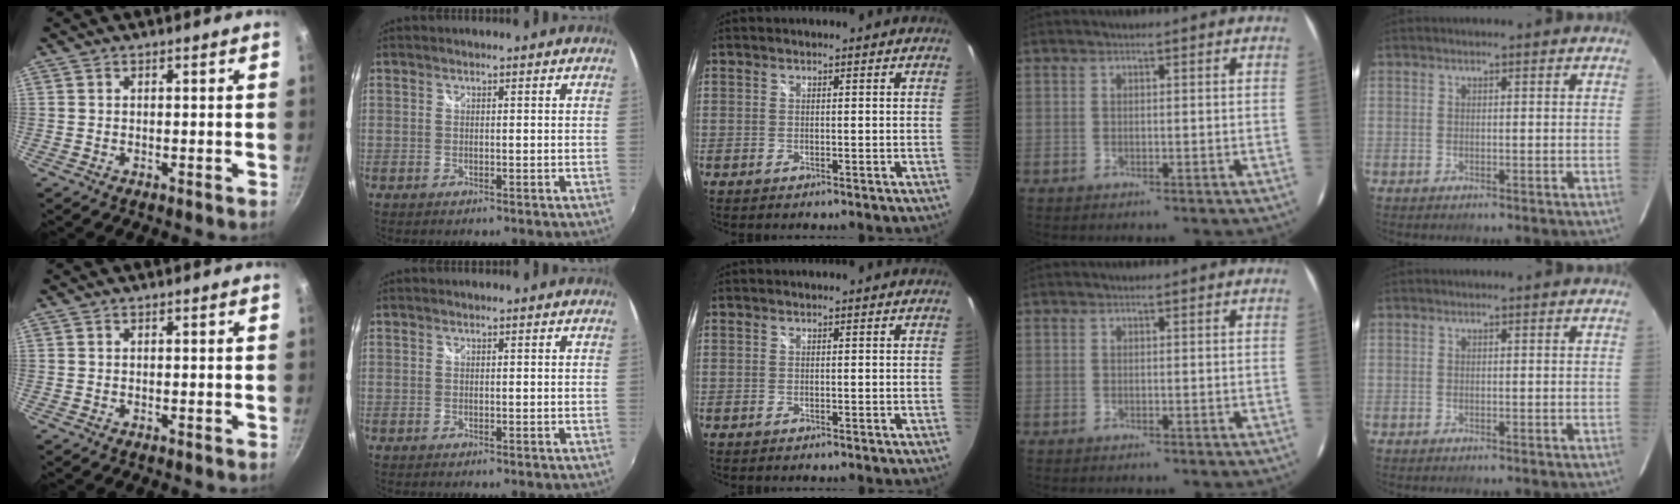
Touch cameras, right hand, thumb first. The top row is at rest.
{}